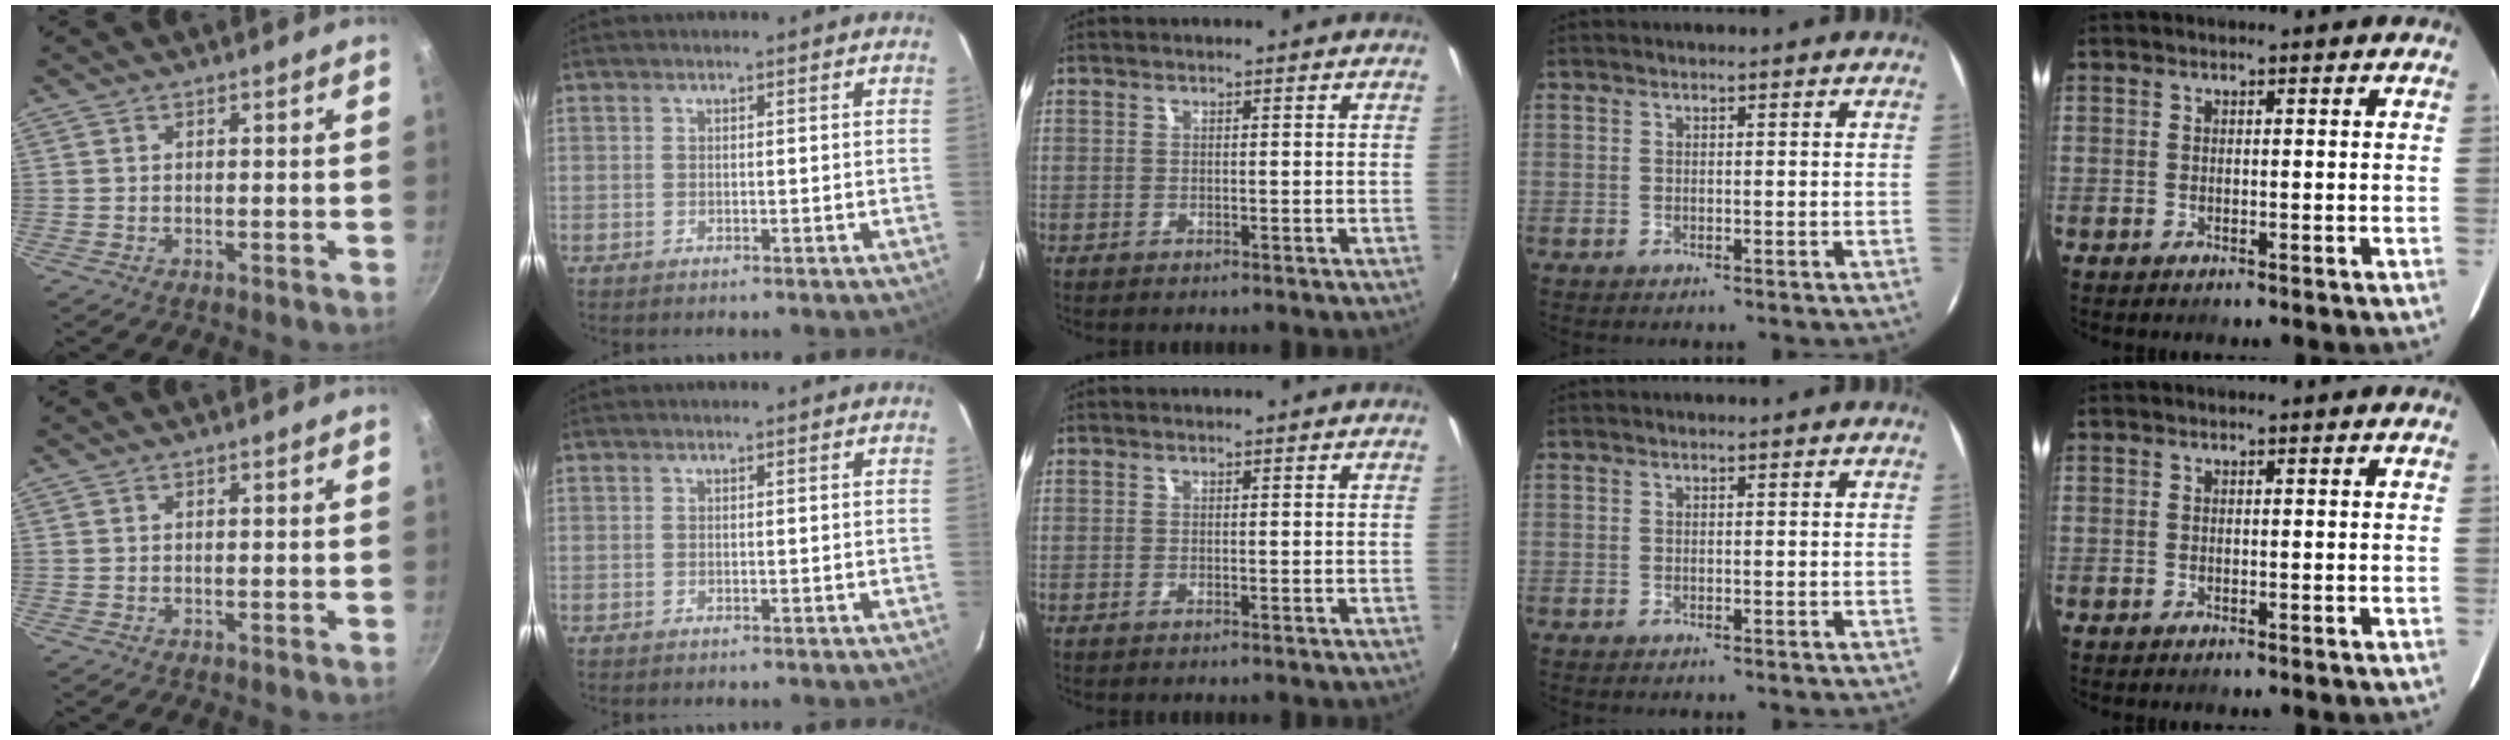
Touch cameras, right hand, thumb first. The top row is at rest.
{}